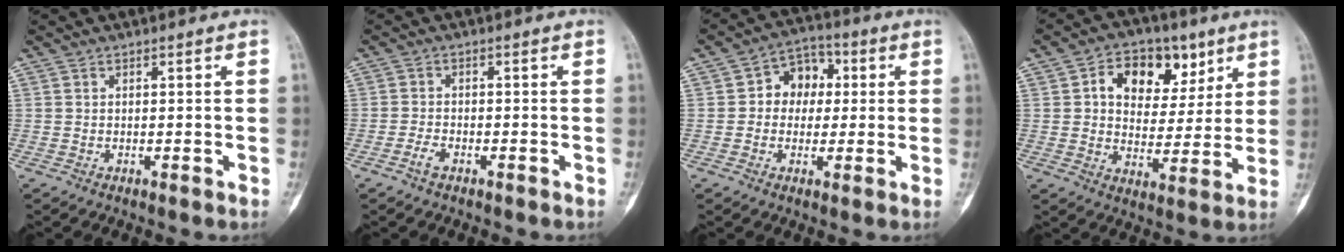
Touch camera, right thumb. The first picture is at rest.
{"total": 2.2, "force": [-1.5, 1.0, 1.3], "torque": [-0.029, 0.008, -0.030]}
{"total": 8.4, "force": [1.0, 6.7, 4.9], "torque": [-0.031, 0.017, 0.006]}
{"total": 13.7, "force": [5.7, 9.4, 8.2], "torque": [-0.077, -0.006, 0.091]}